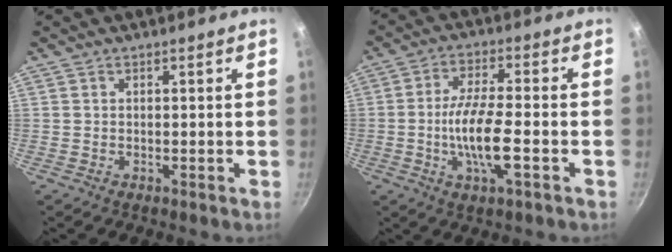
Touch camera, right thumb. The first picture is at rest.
{"total": 9.9, "force": [-2.6, 2.4, 9.3], "torque": [-0.178, 0.015, -0.054]}